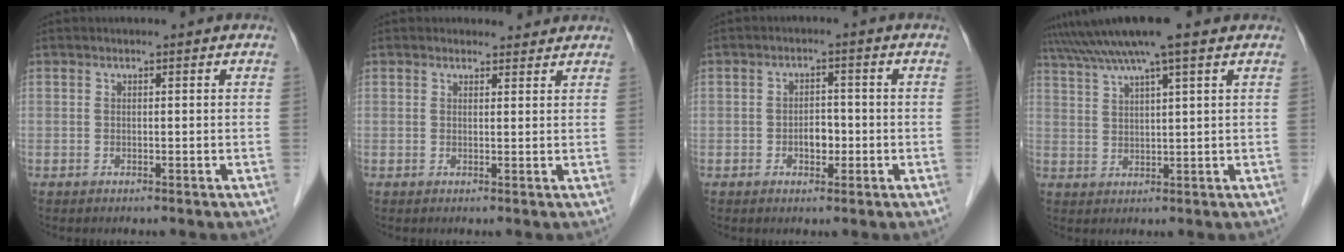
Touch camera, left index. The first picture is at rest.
{"total": 2.1, "force": [1.9, 0.9, -0.2], "torque": [0.004, 0.003, 0.018]}
{"total": 2.9, "force": [-1.0, 1.8, 2.2], "torque": [-0.031, 0.007, -0.013]}
{"total": 9.4, "force": [7.4, -0.9, 5.8], "torque": [-0.105, 0.032, 0.118]}